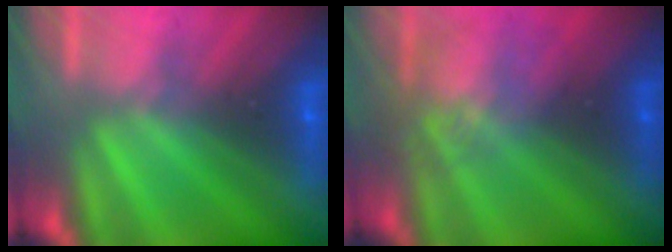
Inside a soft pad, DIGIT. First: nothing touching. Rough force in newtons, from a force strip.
{"total": 3.5}